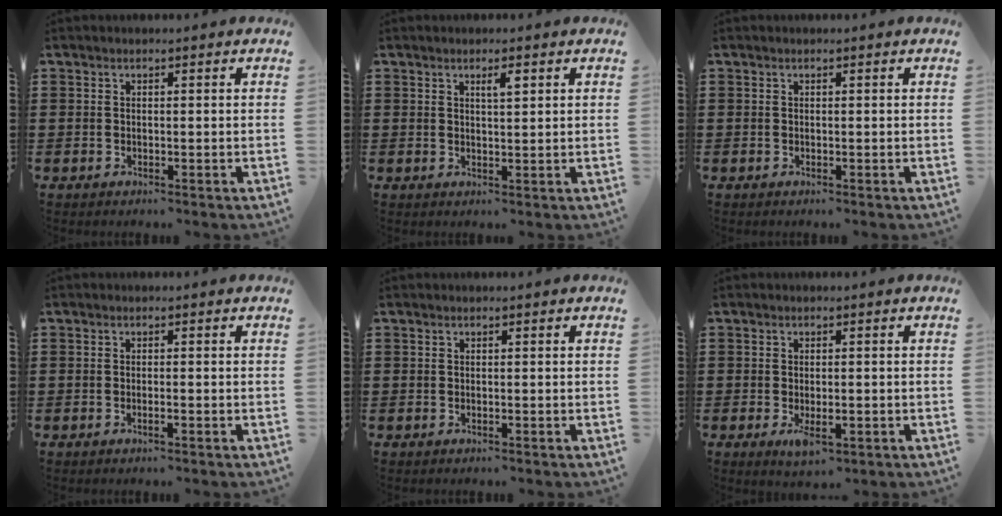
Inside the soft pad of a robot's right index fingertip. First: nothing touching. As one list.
[{"total": 2.0, "force": [1.0, 0.4, 1.6], "torque": [-0.026, -0.001, 0.014]}, {"total": 0.0}, {"total": 0.8, "force": [-0.4, 0.1, 0.7], "torque": [-0.012, -0.003, -0.006]}, {"total": 0.0}, {"total": 2.7, "force": [-0.8, 1.1, 2.3], "torque": [-0.041, 0.001, -0.013]}]